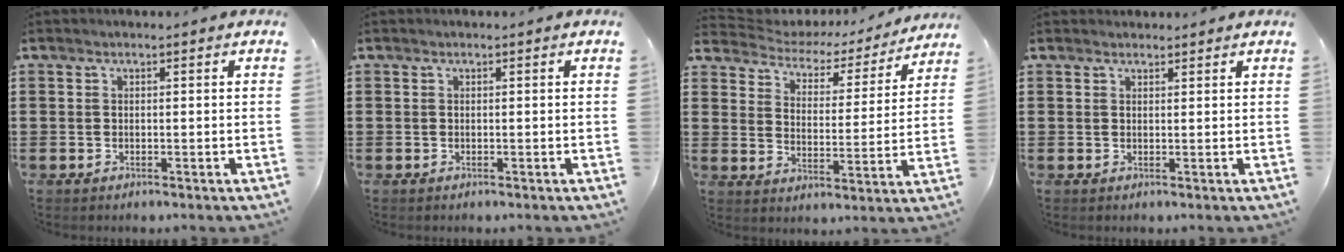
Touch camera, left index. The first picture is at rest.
{"total": 0.0}
{"total": 3.3, "force": [3.2, 0.9, 0.2], "torque": [-0.029, -0.026, 0.045]}
{"total": 1.1, "force": [1.0, 0.3, 0.0], "torque": [-0.003, 0.001, 0.021]}